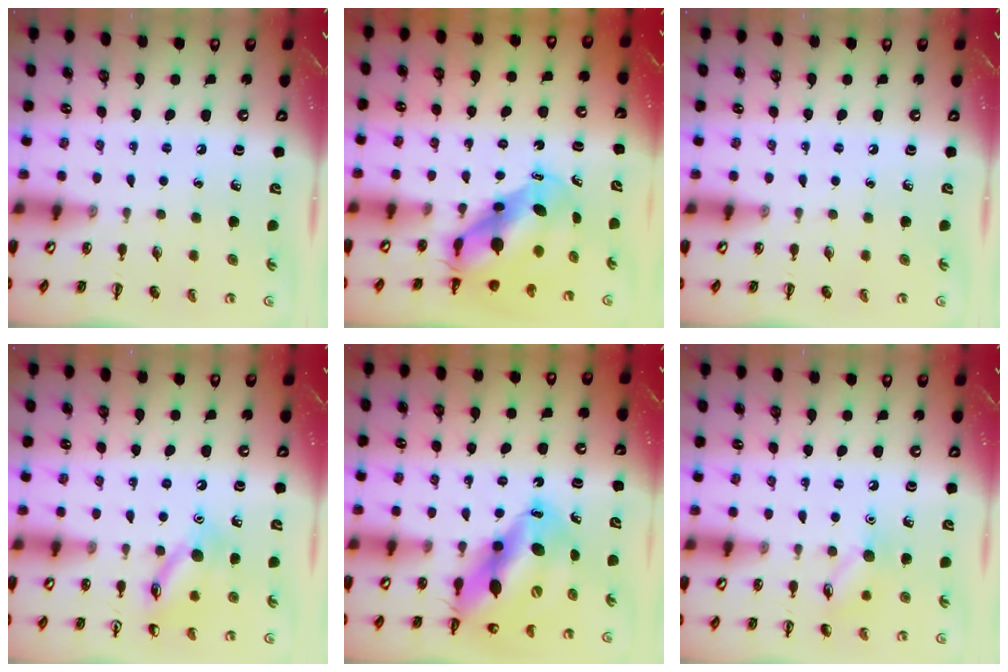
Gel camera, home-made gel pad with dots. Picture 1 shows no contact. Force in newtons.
{"total": 7.3, "press": 7.0, "slide": 2.1}
{"total": 0.0}
{"total": 12.6, "press": 12.6, "slide": 0.7}
{"total": 16.7, "press": 16.0, "slide": 5.0}
{"total": 8.4, "press": 8.4, "slide": 0.8}